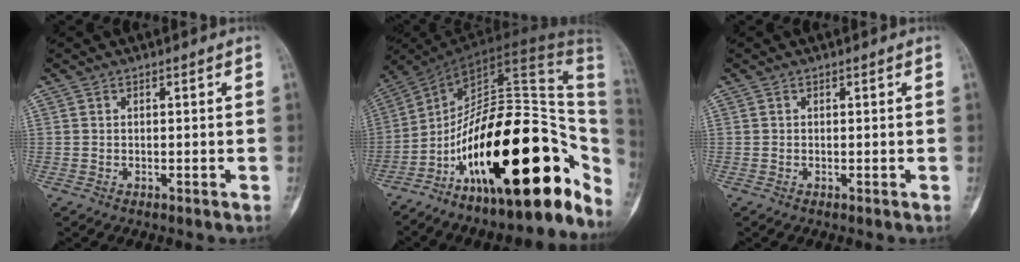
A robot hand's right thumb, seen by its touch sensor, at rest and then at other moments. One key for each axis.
{"total": 33.0, "fx": -10.5, "fy": 13.3, "fz": 28.3, "tx": -0.335, "ty": 0.086, "tz": -0.165}
{"total": 0.0}